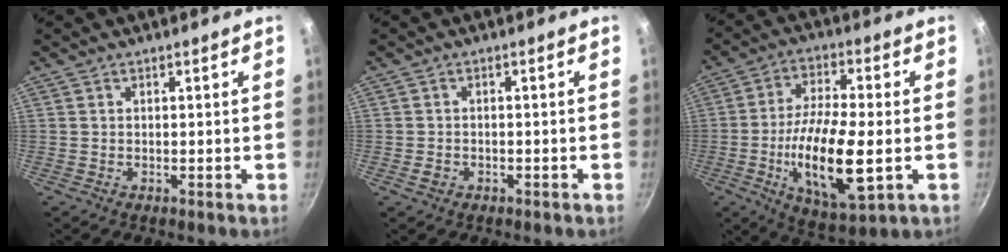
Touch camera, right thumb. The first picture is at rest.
{"total": 2.1, "force": [-0.9, 1.6, 0.9], "torque": [-0.015, 0.013, -0.012]}
{"total": 17.2, "force": [-3.3, 6.0, 15.8], "torque": [-0.295, 0.005, -0.060]}